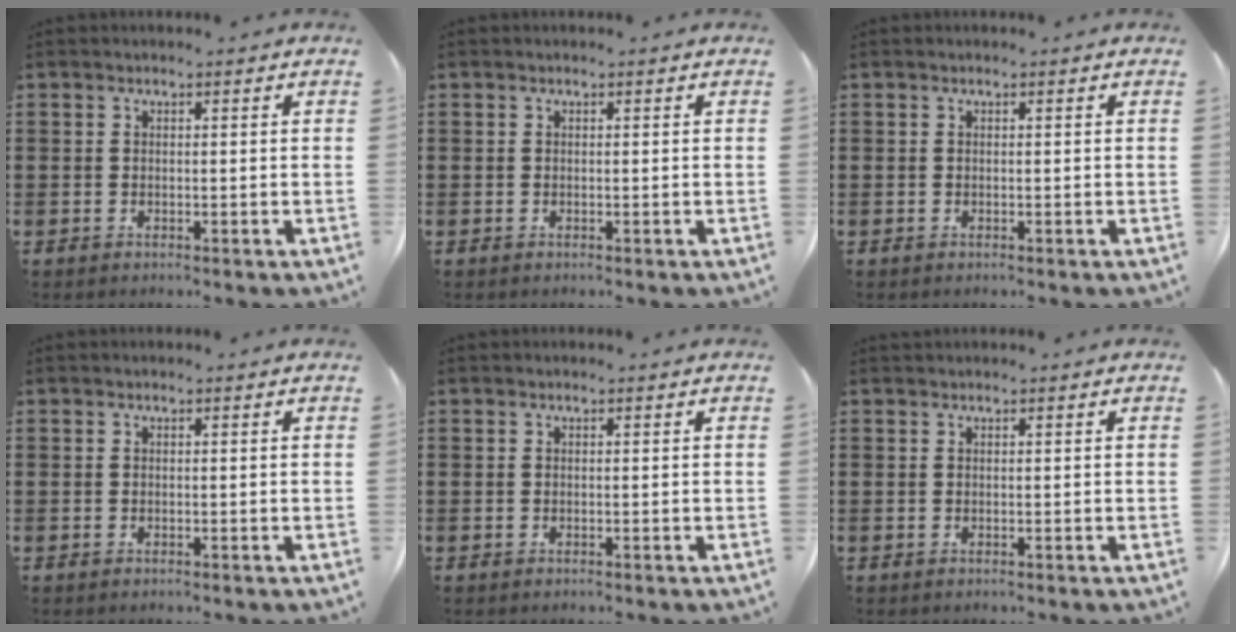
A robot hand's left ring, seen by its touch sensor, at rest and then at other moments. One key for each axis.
{"total": 0.0}
{"total": 0.0}
{"total": 0.0}
{"total": 0.0}
{"total": 0.0}